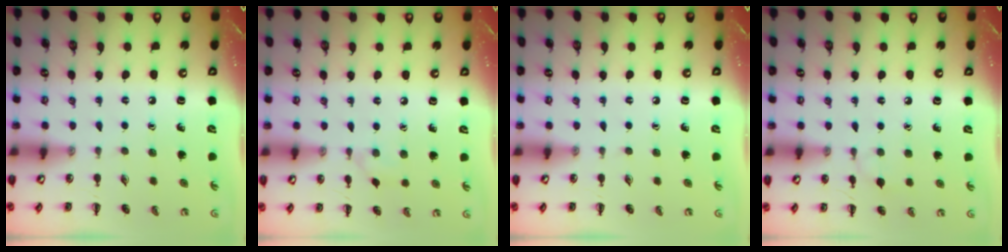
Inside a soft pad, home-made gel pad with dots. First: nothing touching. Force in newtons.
{"total": 4.2, "press": 3.9, "slide": 1.6}
{"total": 0.0}
{"total": 5.1, "press": 4.9, "slide": 1.4}